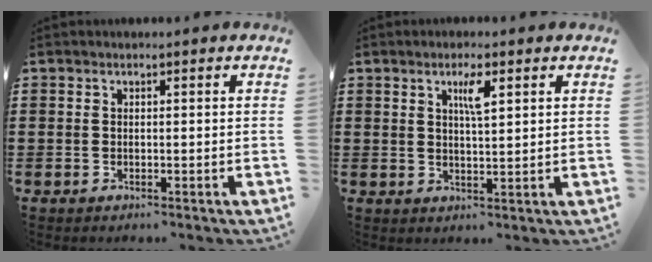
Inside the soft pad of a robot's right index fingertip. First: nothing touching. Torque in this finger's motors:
{"motor_torque": [0.54, 0.08, 0.13, 0.07]}